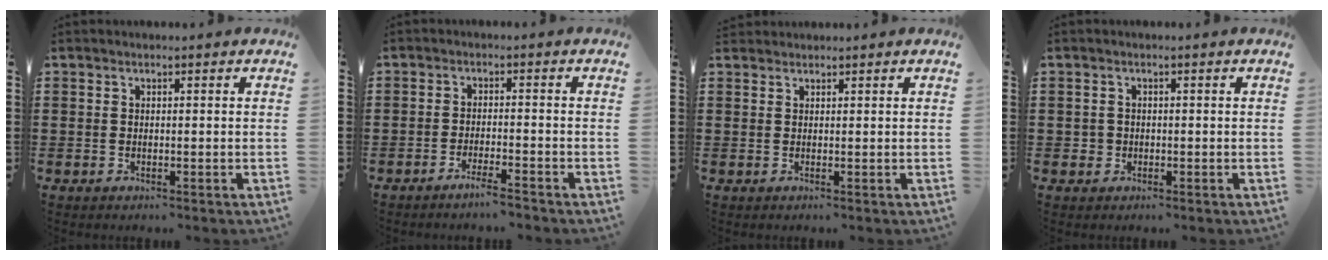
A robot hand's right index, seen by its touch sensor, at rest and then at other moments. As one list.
[{"total": 2.9, "force": [-2.5, -0.1, 1.4], "torque": [-0.022, 0.002, -0.048]}, {"total": 0.8, "force": [0.8, 0.2, -0.2], "torque": [0.002, 0.003, 0.015]}, {"total": 1.3, "force": [-0.3, 1.3, 0.2], "torque": [-0.008, 0.004, -0.008]}]